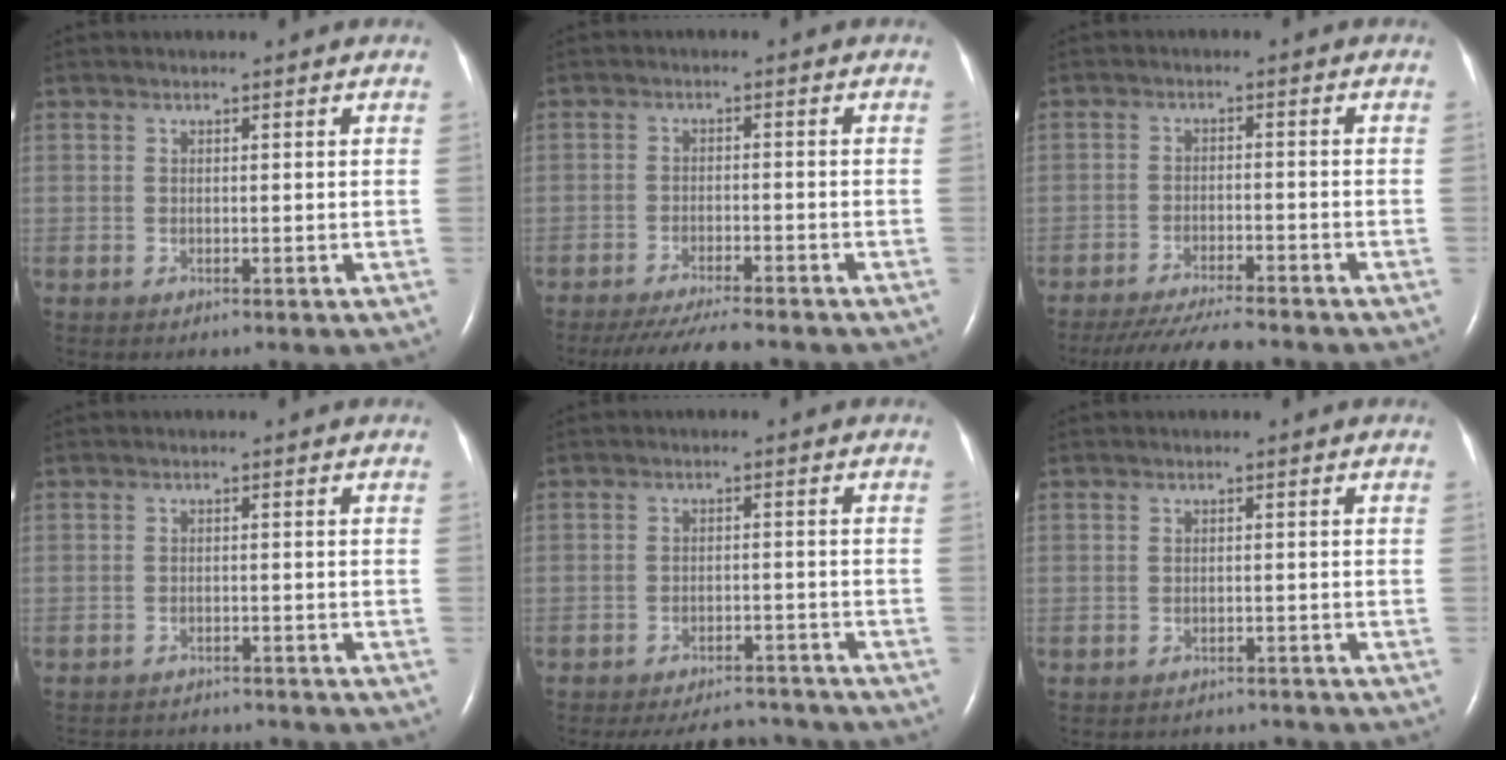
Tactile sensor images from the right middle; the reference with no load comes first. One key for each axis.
{"total": 9.1, "fx": -8.1, "fy": 0.7, "fz": 4.0, "tx": -0.060, "ty": -0.022, "tz": -0.125}
{"total": 10.0, "fx": -9.0, "fy": 0.7, "fz": 4.1, "tx": -0.066, "ty": -0.021, "tz": -0.140}
{"total": 9.1, "fx": -8.7, "fy": 2.0, "fz": 1.8, "tx": -0.035, "ty": 0.003, "tz": -0.108}
{"total": 9.9, "fx": -9.2, "fy": 2.8, "fz": 2.1, "tx": -0.031, "ty": 0.004, "tz": -0.118}
{"total": 4.3, "fx": -4.1, "fy": 1.0, "fz": -0.4, "tx": 0.006, "ty": 0.002, "tz": -0.051}